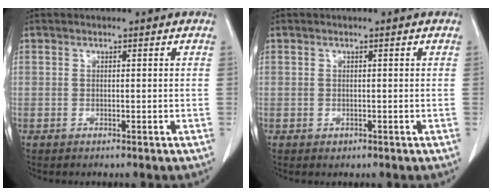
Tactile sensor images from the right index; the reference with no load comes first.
{"total": 0.6, "force": [-0.2, 0.5, 0.1], "torque": [-0.003, 0.003, 0.000]}